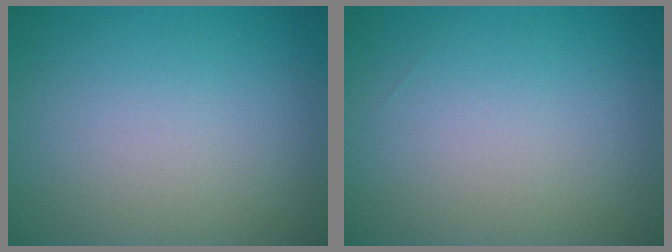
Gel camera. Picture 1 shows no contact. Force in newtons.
{"total": 0.0}